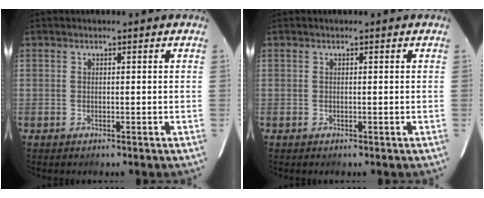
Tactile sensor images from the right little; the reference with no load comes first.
{"total": 0.0}